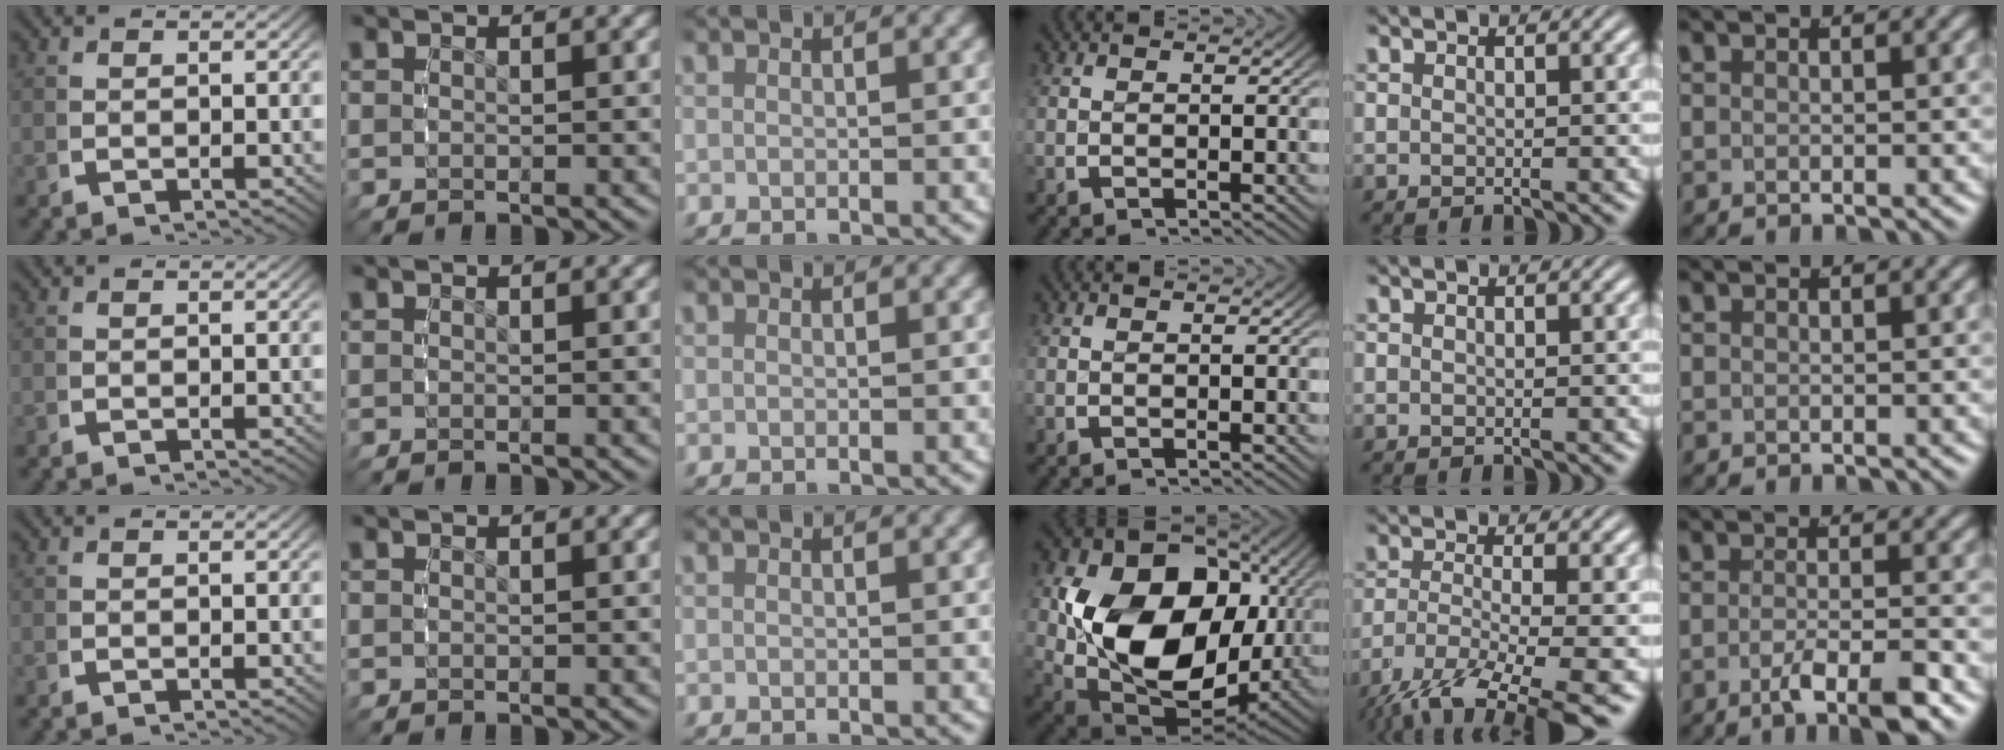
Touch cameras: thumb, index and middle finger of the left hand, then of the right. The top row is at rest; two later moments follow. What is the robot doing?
{"motion": "grasp_and_lifting", "object": "ethernet cable"}